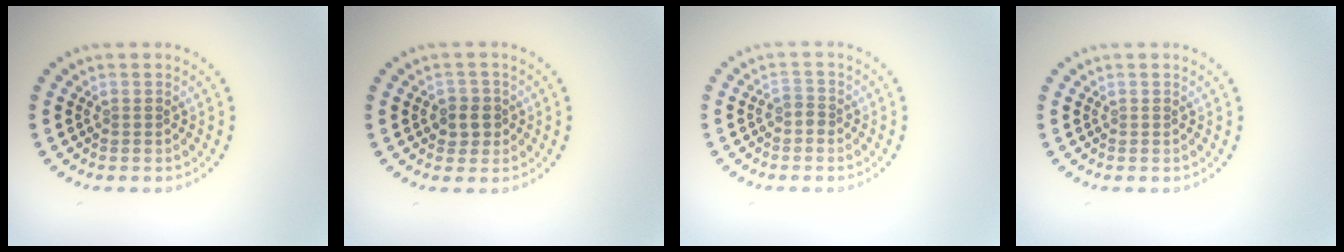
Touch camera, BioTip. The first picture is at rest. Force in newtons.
{"total": 2.1, "press": 1.9, "slide": 0.8}
{"total": 1.0, "press": 0.8, "slide": 0.6}
{"total": 0.0}